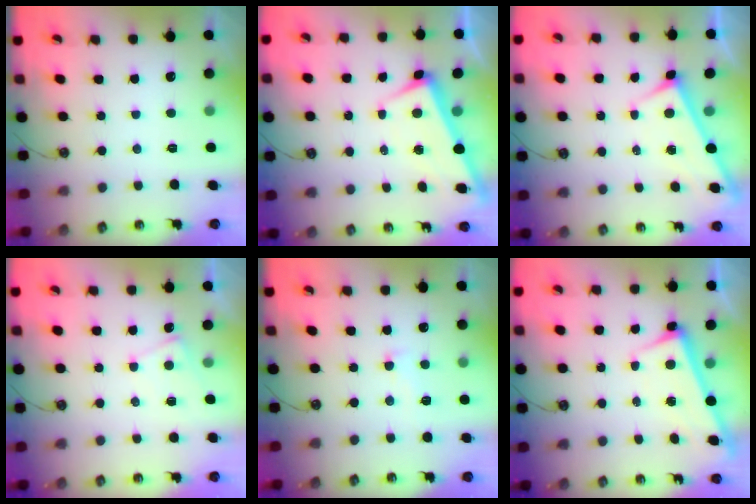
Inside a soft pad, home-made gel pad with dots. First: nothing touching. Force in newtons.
{"total": 1.9, "press": 1.8, "slide": 0.6}
{"total": 3.0, "press": 3.0, "slide": 0.1}
{"total": 2.6, "press": 2.6, "slide": 0.3}
{"total": 2.1, "press": 2.1, "slide": 0.6}
{"total": 2.9, "press": 2.9, "slide": 0.4}